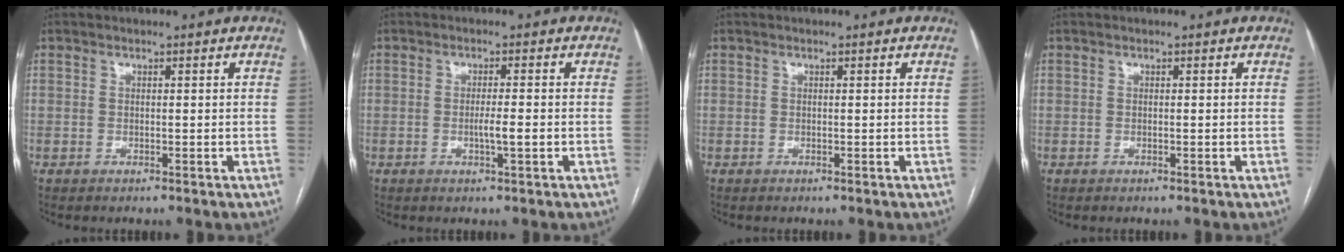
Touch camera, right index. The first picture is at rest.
{"total": 2.6, "force": [-0.6, 0.0, 2.5], "torque": [-0.045, -0.002, -0.011]}
{"total": 0.0}
{"total": 0.0}